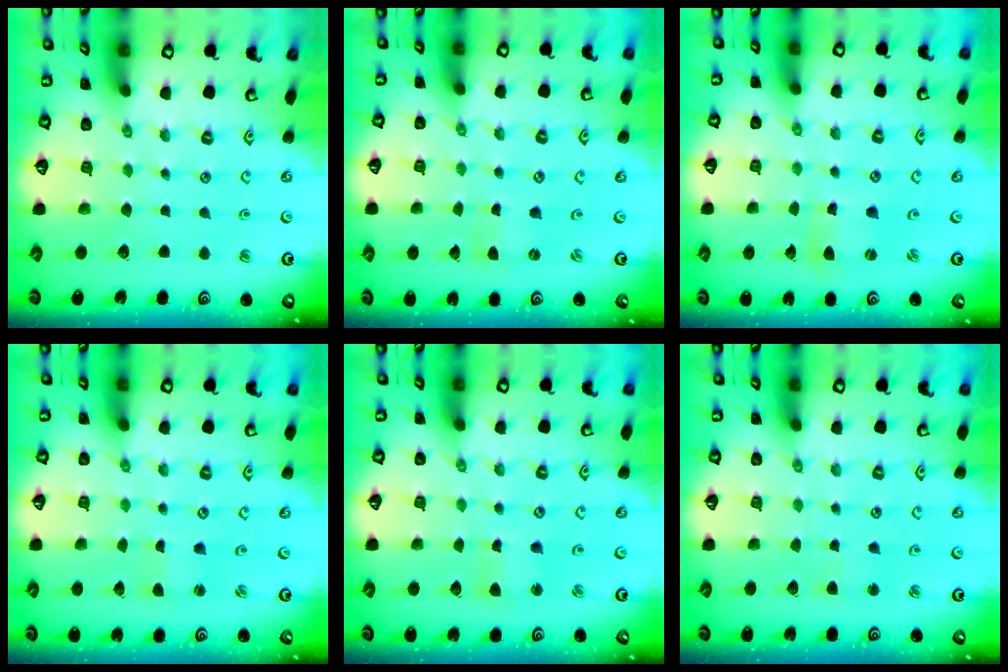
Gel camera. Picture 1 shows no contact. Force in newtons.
{"total": 0.0}
{"total": 2.6, "press": 2.6, "slide": 0.3}
{"total": 1.1, "press": 1.1, "slide": 0.0}
{"total": 2.5, "press": 2.5, "slide": 0.3}
{"total": 1.8, "press": 1.7, "slide": 0.3}